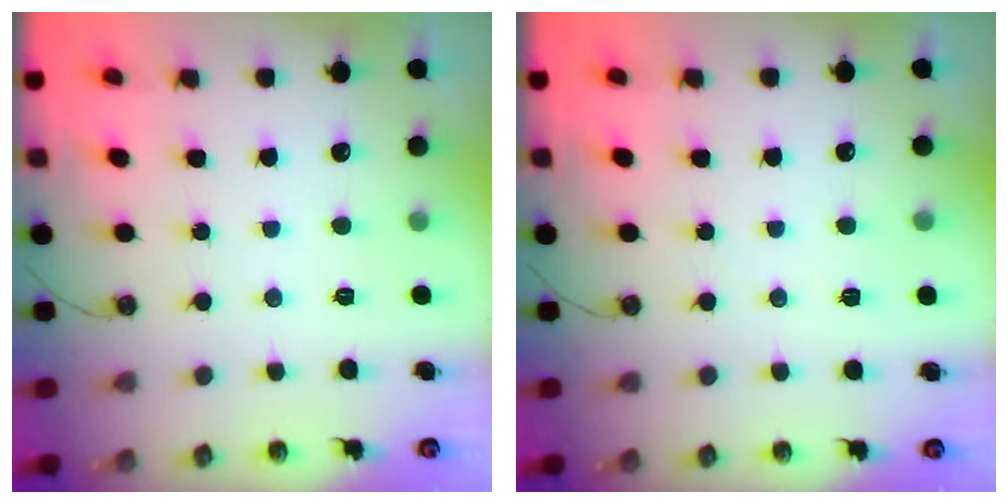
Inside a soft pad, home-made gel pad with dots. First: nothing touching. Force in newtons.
{"total": 2.0, "press": 0.8, "slide": 1.8}